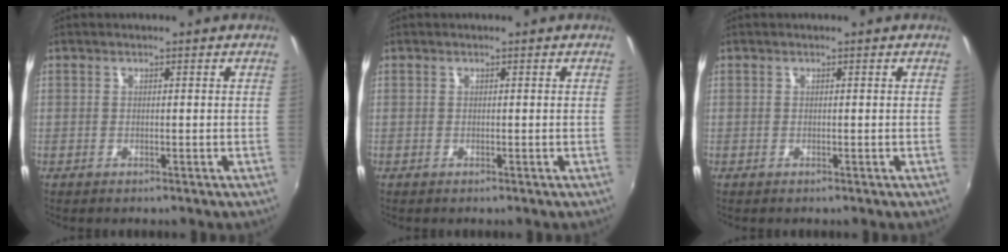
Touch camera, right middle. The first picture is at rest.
{"total": 0.0}
{"total": 0.0}